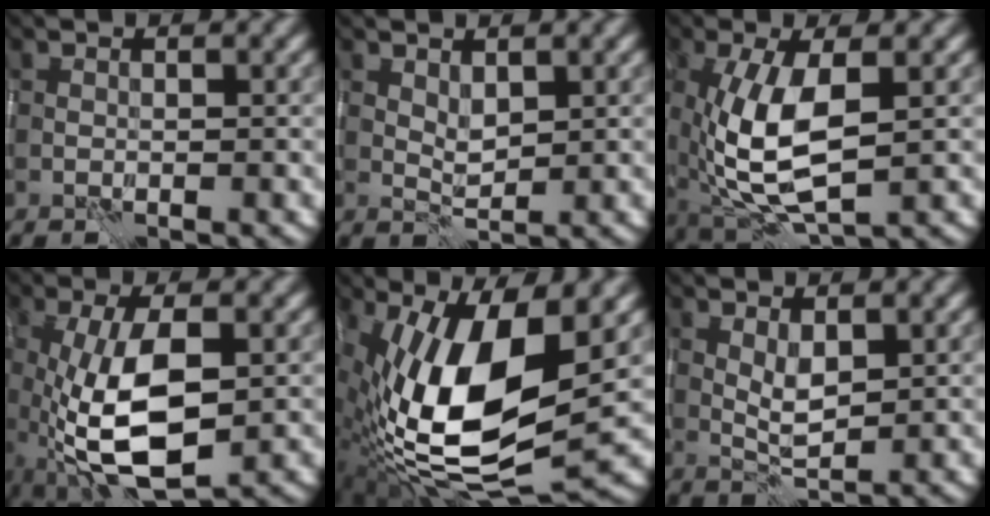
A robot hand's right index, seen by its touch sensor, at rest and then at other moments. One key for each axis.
{"total": 1.5, "fx": 0.9, "fy": 0.7, "fz": 1.0, "tx": -0.022, "ty": -0.004, "tz": 0.021}
{"total": 7.9, "fx": 0.0, "fy": 3.3, "fz": 7.2, "tx": -0.159, "ty": -0.005, "tz": -0.001}
{"total": 8.8, "fx": -1.6, "fy": 3.3, "fz": 8.0, "tx": -0.167, "ty": -0.007, "tz": -0.027}
{"total": 15.2, "fx": -0.2, "fy": 5.7, "fz": 14.1, "tx": -0.271, "ty": -0.011, "tz": -0.002}
{"total": 2.0, "fx": 0.8, "fy": 0.7, "fz": 1.7, "tx": -0.036, "ty": -0.003, "tz": 0.017}